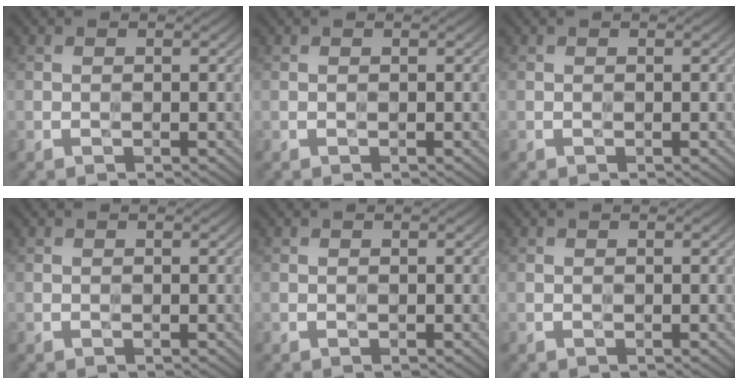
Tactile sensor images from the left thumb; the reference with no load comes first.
{"total": 0.0}
{"total": 0.0}
{"total": 0.0}
{"total": 0.0}
{"total": 5.0, "force": [3.3, -2.3, -3.0], "torque": [0.058, 0.015, 0.038]}